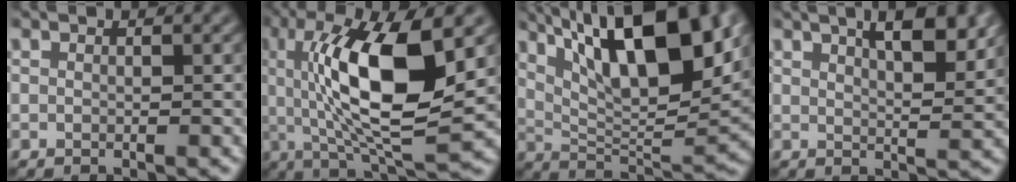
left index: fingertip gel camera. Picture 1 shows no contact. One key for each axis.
{"total": 11.7, "fx": 2.0, "fy": 3.6, "fz": 10.9, "tx": -0.189, "ty": 0.001, "tz": 0.038}
{"total": 12.8, "fx": 6.2, "fy": 4.2, "fz": 10.4, "tx": -0.162, "ty": 0.009, "tz": 0.108}
{"total": 5.7, "fx": 3.5, "fy": 1.9, "fz": 4.1, "tx": -0.044, "ty": 0.012, "tz": 0.042}